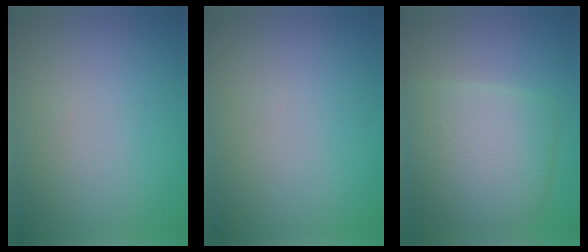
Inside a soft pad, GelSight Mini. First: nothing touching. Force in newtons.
{"total": 0.0}
{"total": 6.4, "press": 6.4, "slide": 0.2}